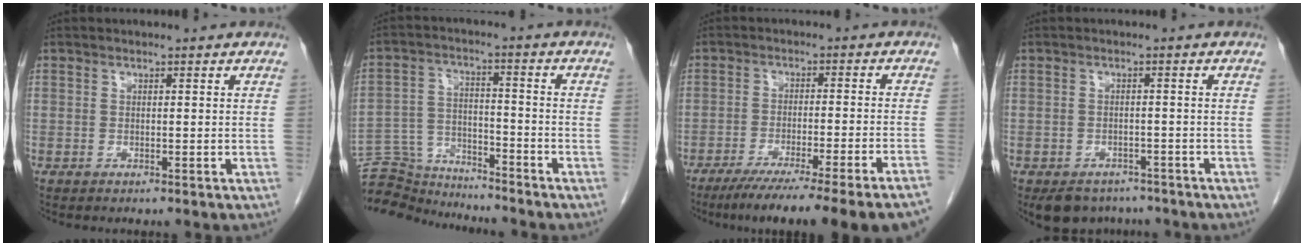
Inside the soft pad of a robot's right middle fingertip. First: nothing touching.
{"total": 10.8, "force": [-10.6, 1.8, 0.3], "torque": [-0.008, 0.028, -0.189]}
{"total": 19.3, "force": [-15.7, -0.8, 11.1], "torque": [-0.109, -0.041, -0.223]}
{"total": 6.5, "force": [-5.4, 3.4, 1.1], "torque": [-0.009, -0.003, -0.072]}